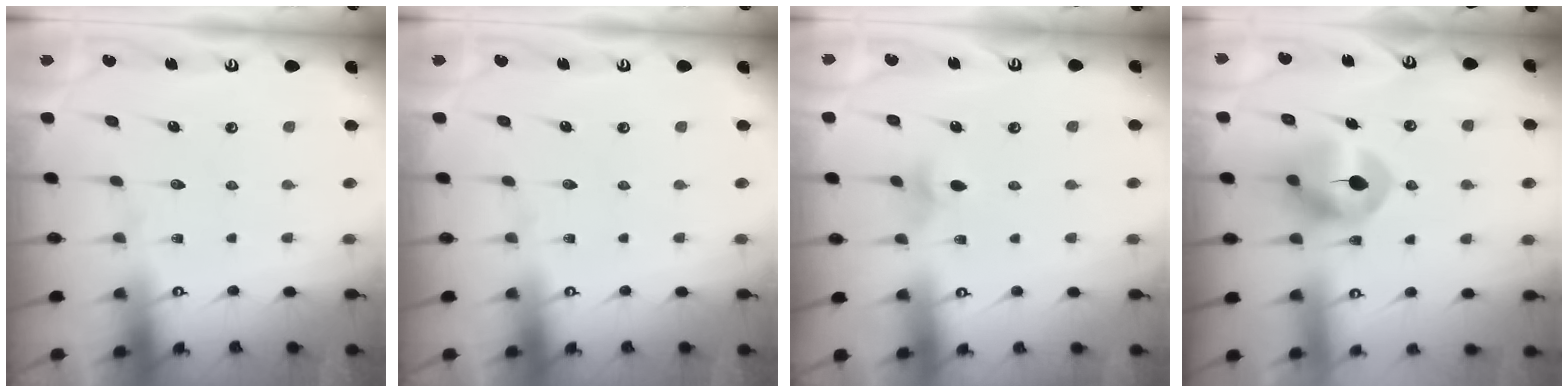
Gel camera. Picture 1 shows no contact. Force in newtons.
{"total": 0.0}
{"total": 3.4, "press": 3.3, "slide": 0.7}
{"total": 8.4, "press": 8.3, "slide": 1.2}